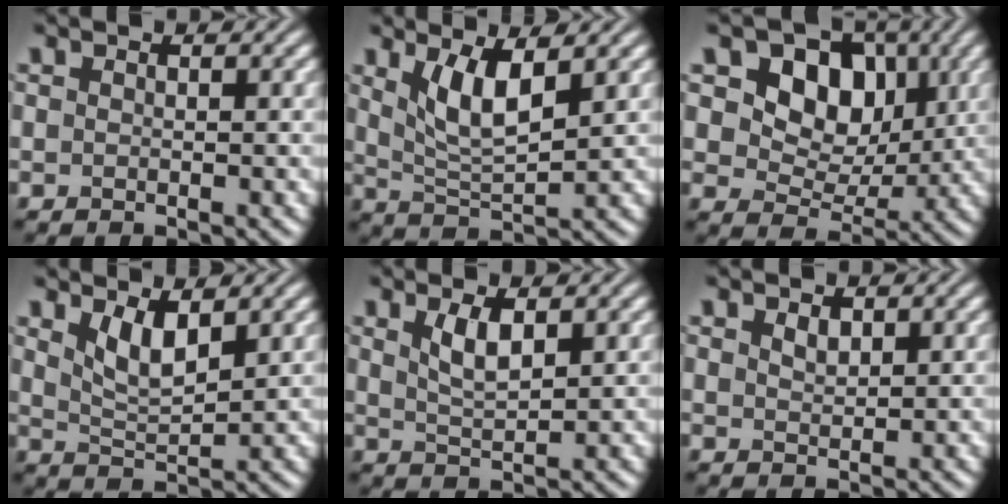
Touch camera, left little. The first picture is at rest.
{"total": 4.4, "force": [1.9, 1.4, 3.7], "torque": [-0.080, -0.009, 0.040]}
{"total": 7.5, "force": [2.3, 5.5, 4.5], "torque": [-0.077, -0.001, 0.022]}
{"total": 3.1, "force": [1.8, 1.0, 2.3], "torque": [-0.050, -0.011, 0.039]}
{"total": 2.5, "force": [1.3, 0.8, 2.0], "torque": [-0.043, -0.003, 0.028]}
{"total": 1.1, "force": [0.8, 0.5, 0.6], "torque": [-0.013, -0.001, 0.017]}